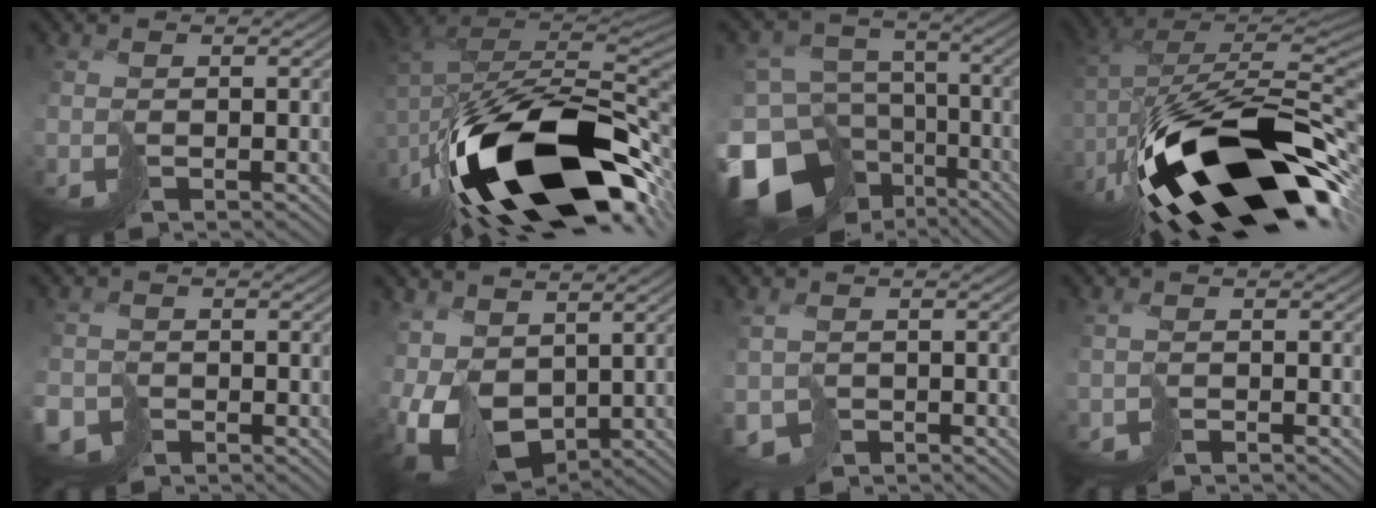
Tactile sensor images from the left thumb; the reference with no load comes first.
{"total": 19.8, "force": [-9.4, 9.6, 14.6], "torque": [-0.279, -0.014, -0.155]}
{"total": 19.5, "force": [-11.2, 13.6, 8.3], "torque": [-0.228, -0.037, -0.158]}
{"total": 20.5, "force": [-9.2, 8.9, 16.0], "torque": [-0.300, -0.016, -0.151]}
{"total": 5.1, "force": [-2.8, 3.7, 2.2], "torque": [-0.054, -0.010, -0.058]}
{"total": 11.6, "force": [1.1, 8.0, 8.4], "torque": [-0.222, -0.018, 0.029]}
{"total": 3.5, "force": [-1.2, 2.8, 1.8], "torque": [-0.048, -0.013, -0.027]}
{"total": 1.6, "force": [-1.0, 0.9, 0.8], "torque": [-0.021, 0.000, -0.025]}